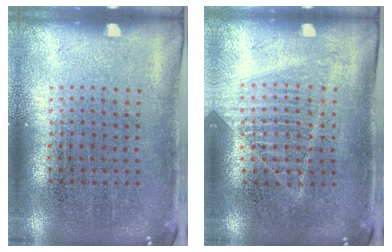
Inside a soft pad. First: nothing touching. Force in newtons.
{"total": 1.1, "press": 1.1, "slide": 0.2}